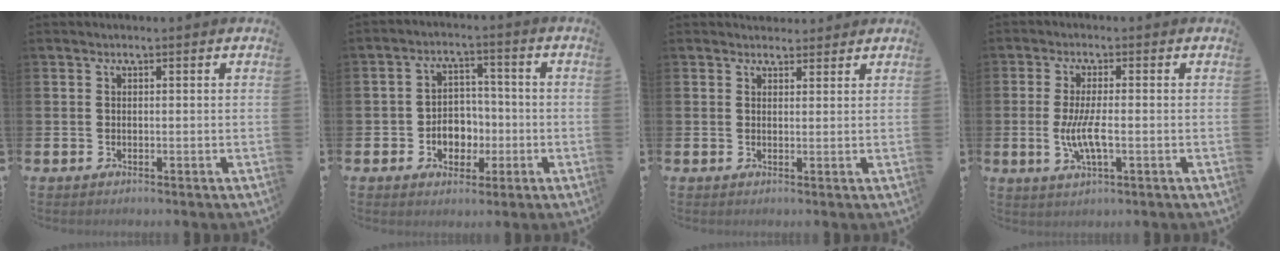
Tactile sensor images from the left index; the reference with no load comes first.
{"total": 4.5, "force": [-1.4, 3.9, 1.9], "torque": [-0.033, 0.005, -0.034]}
{"total": 2.2, "force": [2.1, 0.7, -0.2], "torque": [0.012, -0.009, 0.036]}
{"total": 4.8, "force": [-0.8, 1.2, 4.6], "torque": [-0.095, -0.002, -0.018]}